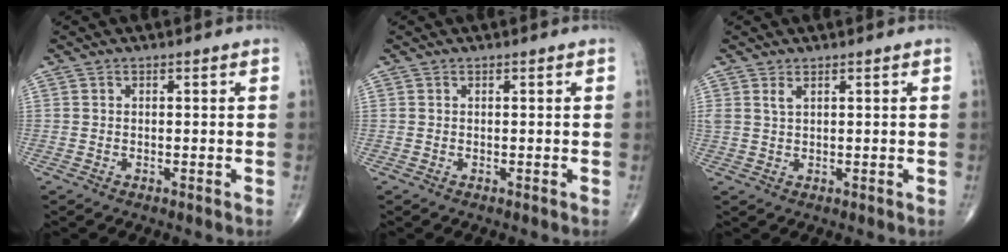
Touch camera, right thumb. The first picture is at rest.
{"total": 0.0}
{"total": 1.5, "force": [1.0, 0.5, 1.0], "torque": [-0.024, 0.000, 0.025]}